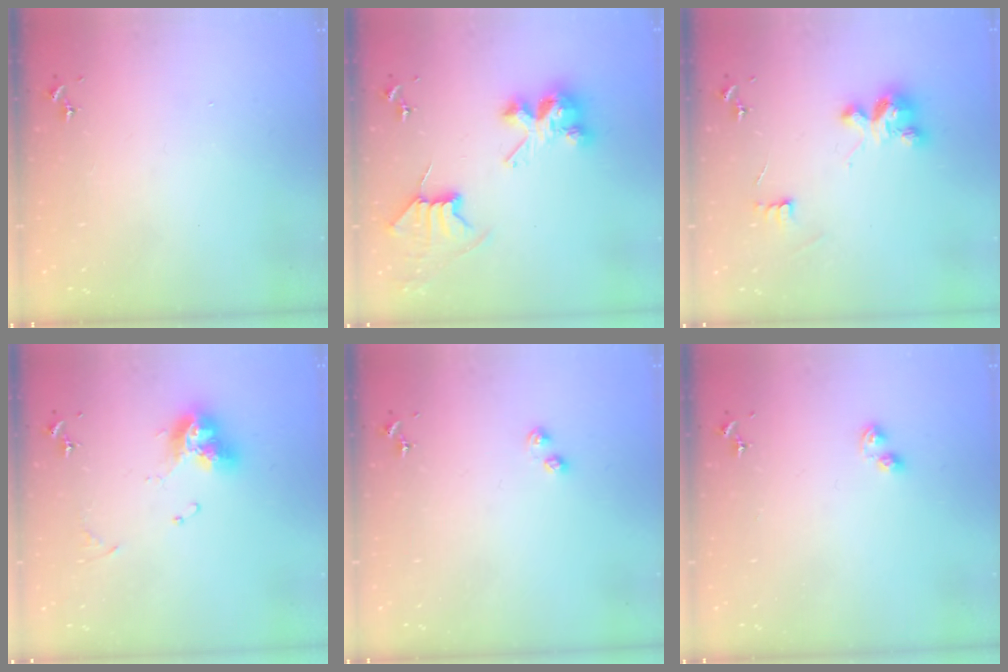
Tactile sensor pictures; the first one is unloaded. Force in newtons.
{"total": 8.5, "press": 8.5, "slide": 0.7}
{"total": 8.9, "press": 8.9, "slide": 0.3}
{"total": 11.7, "press": 11.7, "slide": 1.2}
{"total": 3.9, "press": 3.9, "slide": 0.5}
{"total": 3.1, "press": 3.1, "slide": 0.6}